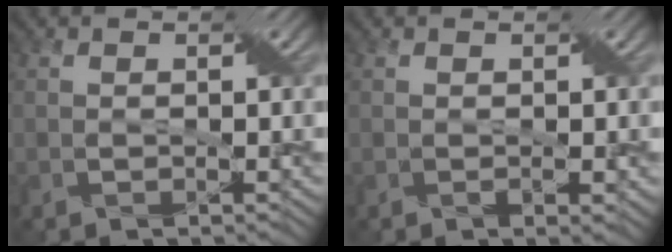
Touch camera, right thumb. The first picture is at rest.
{"total": 0.9, "force": [0.0, 0.4, 0.8], "torque": [-0.013, -0.004, 0.004]}